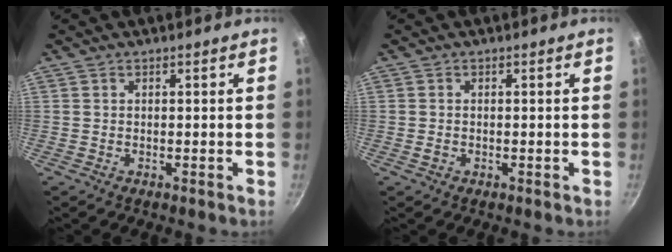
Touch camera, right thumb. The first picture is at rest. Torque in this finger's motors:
{"motor_torque": [0.12, 0.59, -0.28, 0.01, -0.02]}